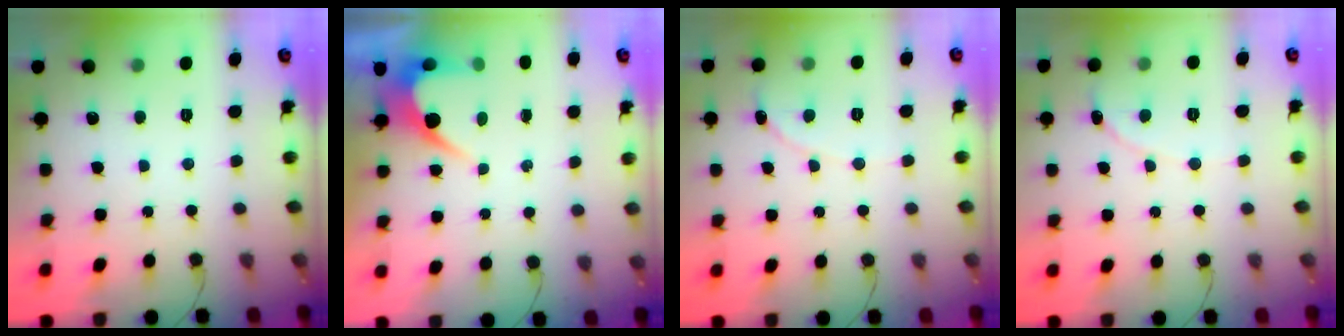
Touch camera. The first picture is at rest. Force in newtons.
{"total": 5.1, "press": 5.0, "slide": 0.2}
{"total": 1.1, "press": 1.1, "slide": 0.1}
{"total": 1.1, "press": 1.1, "slide": 0.1}